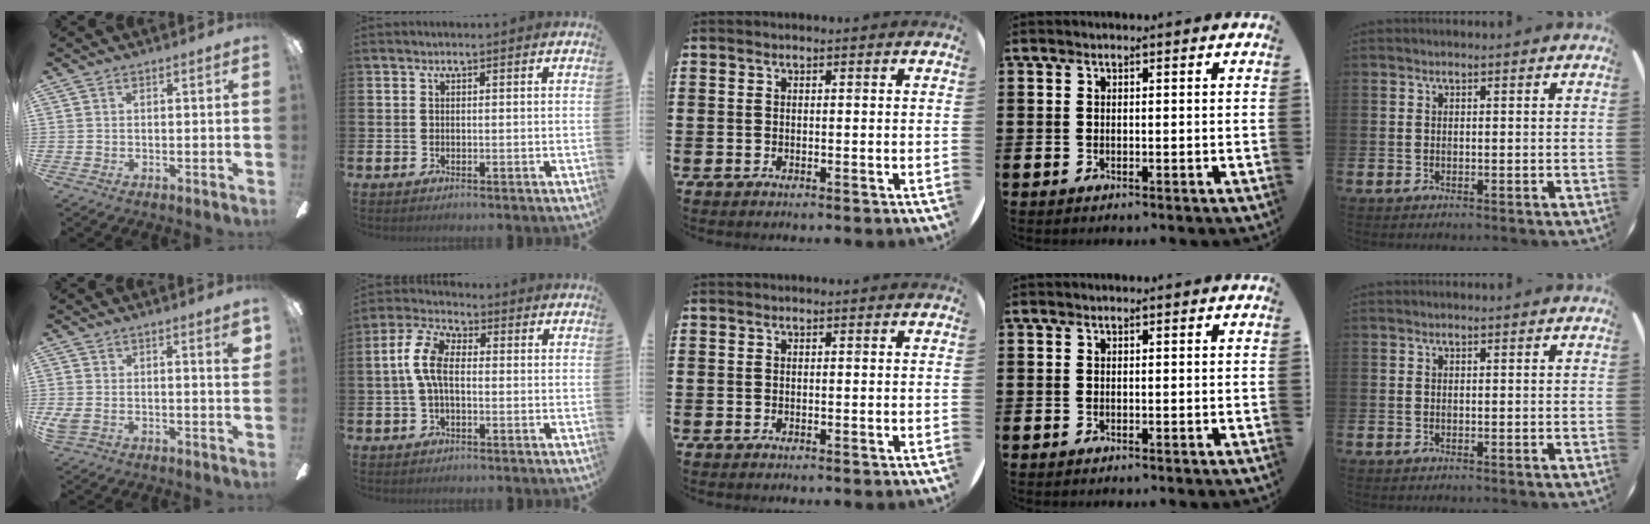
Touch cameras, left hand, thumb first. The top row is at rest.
{"thumb": {"total": 5.0, "force": [2.0, 1.8, 4.2], "torque": [-0.057, -0.012, 0.034]}, "index": {"total": 7.1, "force": [0.5, 3.8, 5.9], "torque": [-0.133, 0.012, 0.008]}}